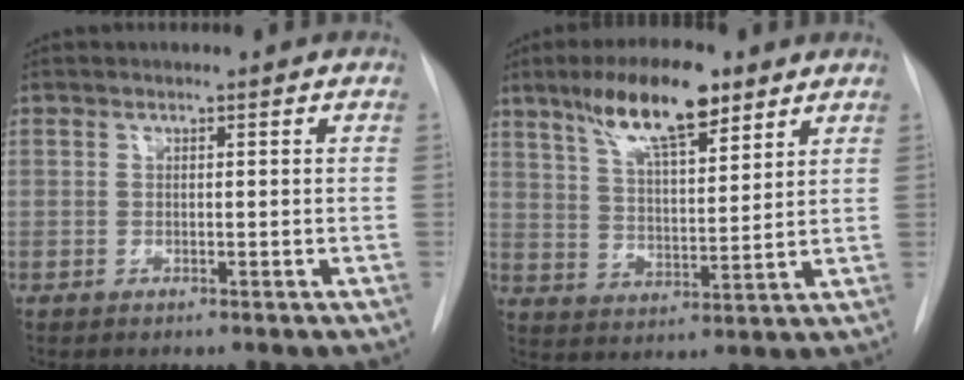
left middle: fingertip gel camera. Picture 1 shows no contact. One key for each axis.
{"total": 12.3, "fx": 8.0, "fy": 3.1, "fz": 8.7, "tx": -0.155, "ty": 0.009, "tz": 0.142}